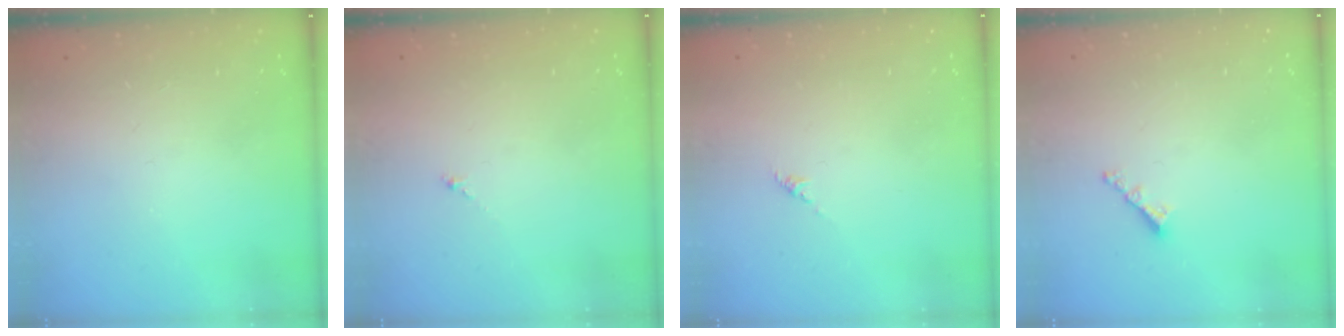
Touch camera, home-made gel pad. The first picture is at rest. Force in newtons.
{"total": 0.0}
{"total": 0.6, "press": 0.4, "slide": 0.4}
{"total": 2.9, "press": 2.9, "slide": 0.5}